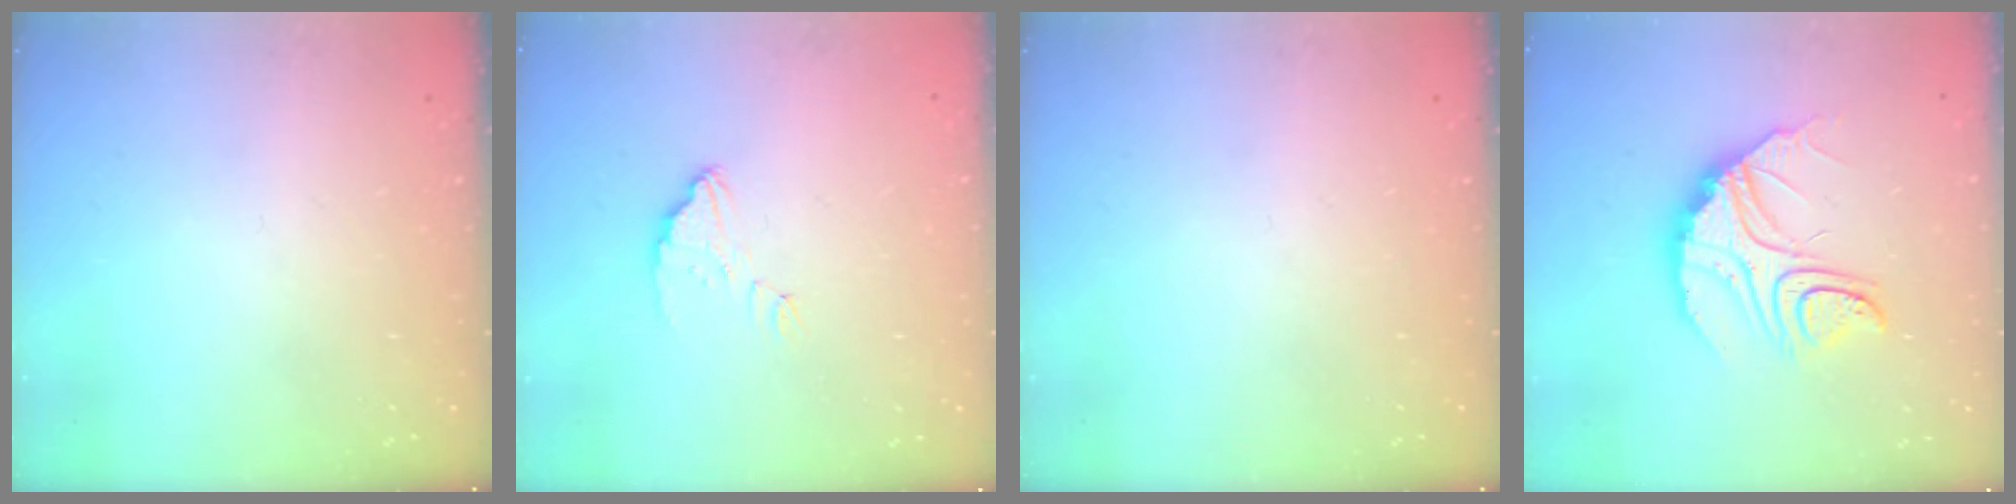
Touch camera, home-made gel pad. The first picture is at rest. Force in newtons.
{"total": 4.7, "press": 4.6, "slide": 0.6}
{"total": 0.0}
{"total": 14.0, "press": 14.0, "slide": 1.3}